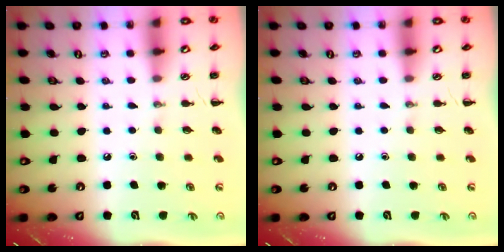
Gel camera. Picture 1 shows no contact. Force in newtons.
{"total": 0.0}